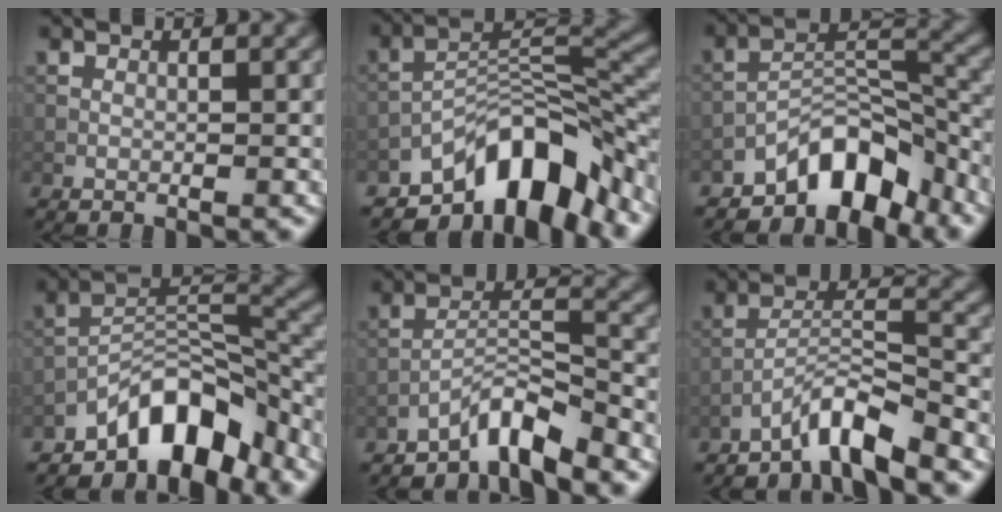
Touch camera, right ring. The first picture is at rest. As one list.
[{"total": 10.2, "force": [-7.1, 3.9, 6.3], "torque": [-0.081, 0.007, -0.133]}, {"total": 6.4, "force": [-4.8, 2.8, 3.2], "torque": [-0.029, 0.010, -0.089]}, {"total": 7.5, "force": [-5.6, 2.9, 4.0], "torque": [-0.043, 0.009, -0.104]}, {"total": 4.3, "force": [-3.7, 0.6, 2.1], "torque": [-0.036, 0.011, -0.077]}, {"total": 4.5, "force": [-3.8, 0.4, 2.4], "torque": [-0.043, 0.011, -0.080]}]